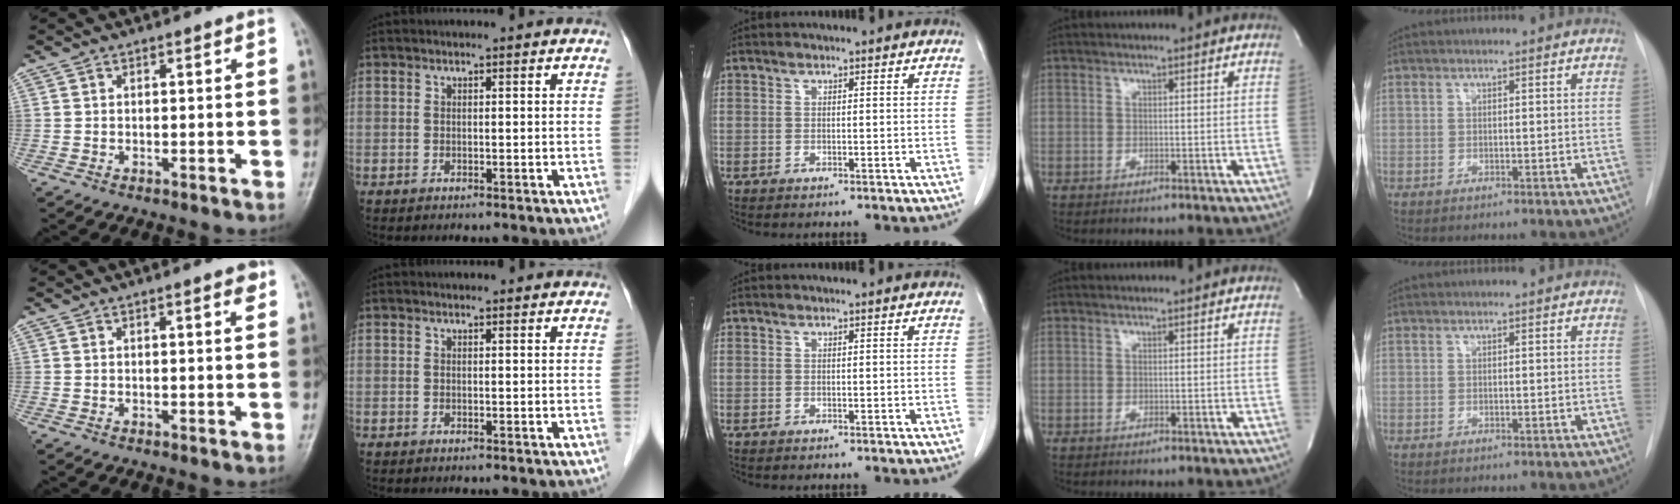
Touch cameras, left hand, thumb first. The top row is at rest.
{"thumb": {"total": 2.2, "force": [1.2, 0.5, 1.8], "torque": [-0.021, -0.004, 0.015]}, "index": {"total": 2.0, "force": [2.0, 0.5, 0.3], "torque": [-0.012, 0.007, 0.018]}}